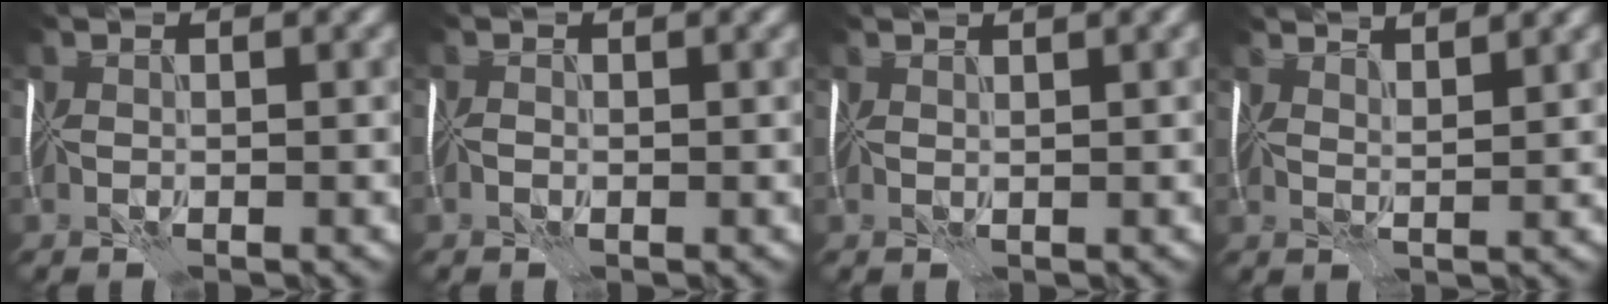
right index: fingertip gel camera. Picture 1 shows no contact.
{"total": 0.8, "force": [-0.2, 0.6, 0.4], "torque": [-0.008, 0.003, -0.008]}
{"total": 2.1, "force": [1.5, 0.4, 1.4], "torque": [-0.017, 0.003, 0.024]}
{"total": 5.0, "force": [4.4, 1.1, 2.1], "torque": [-0.023, 0.017, 0.044]}